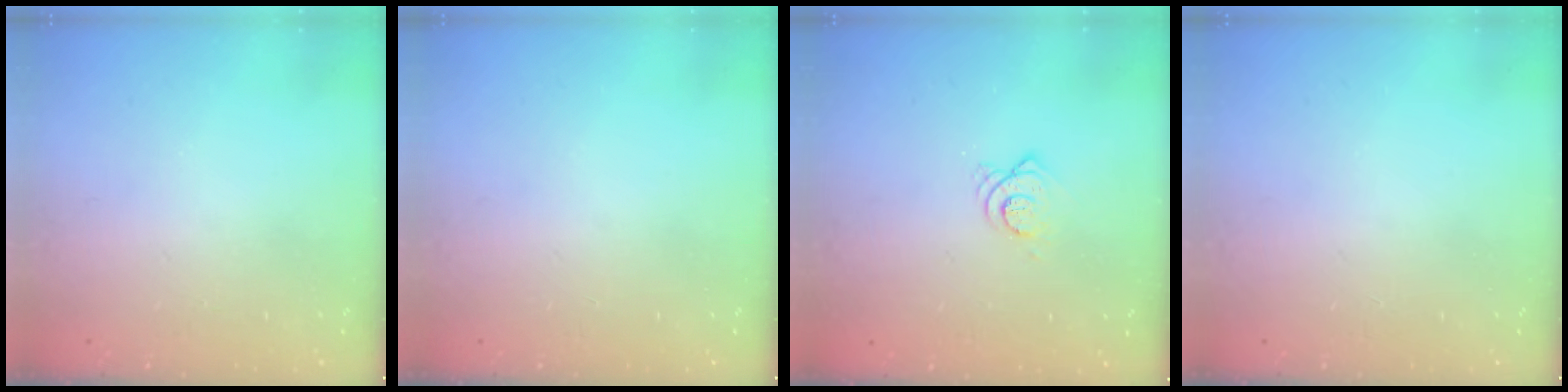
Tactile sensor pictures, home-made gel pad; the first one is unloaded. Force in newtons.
{"total": 0.0}
{"total": 4.2, "press": 4.2, "slide": 0.2}
{"total": 0.0}